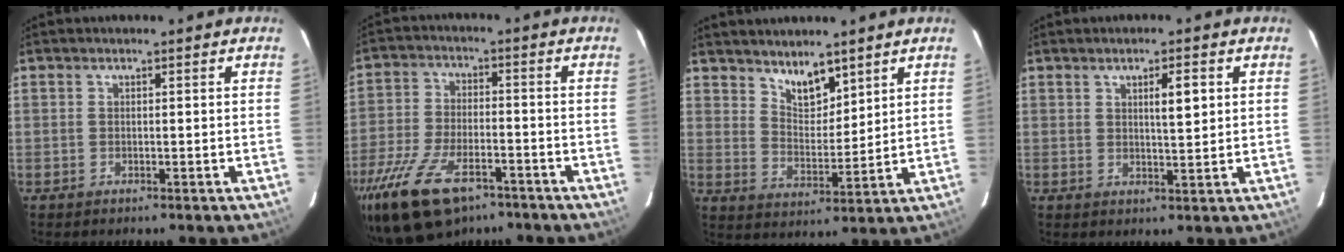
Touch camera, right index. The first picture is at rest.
{"total": 18.1, "force": [-11.9, 8.4, 10.7], "torque": [-0.238, -0.035, -0.208]}
{"total": 6.9, "force": [5.3, 2.9, 3.4], "torque": [-0.047, -0.003, 0.098]}
{"total": 4.1, "force": [1.4, 1.0, 3.8], "torque": [-0.062, 0.003, 0.024]}